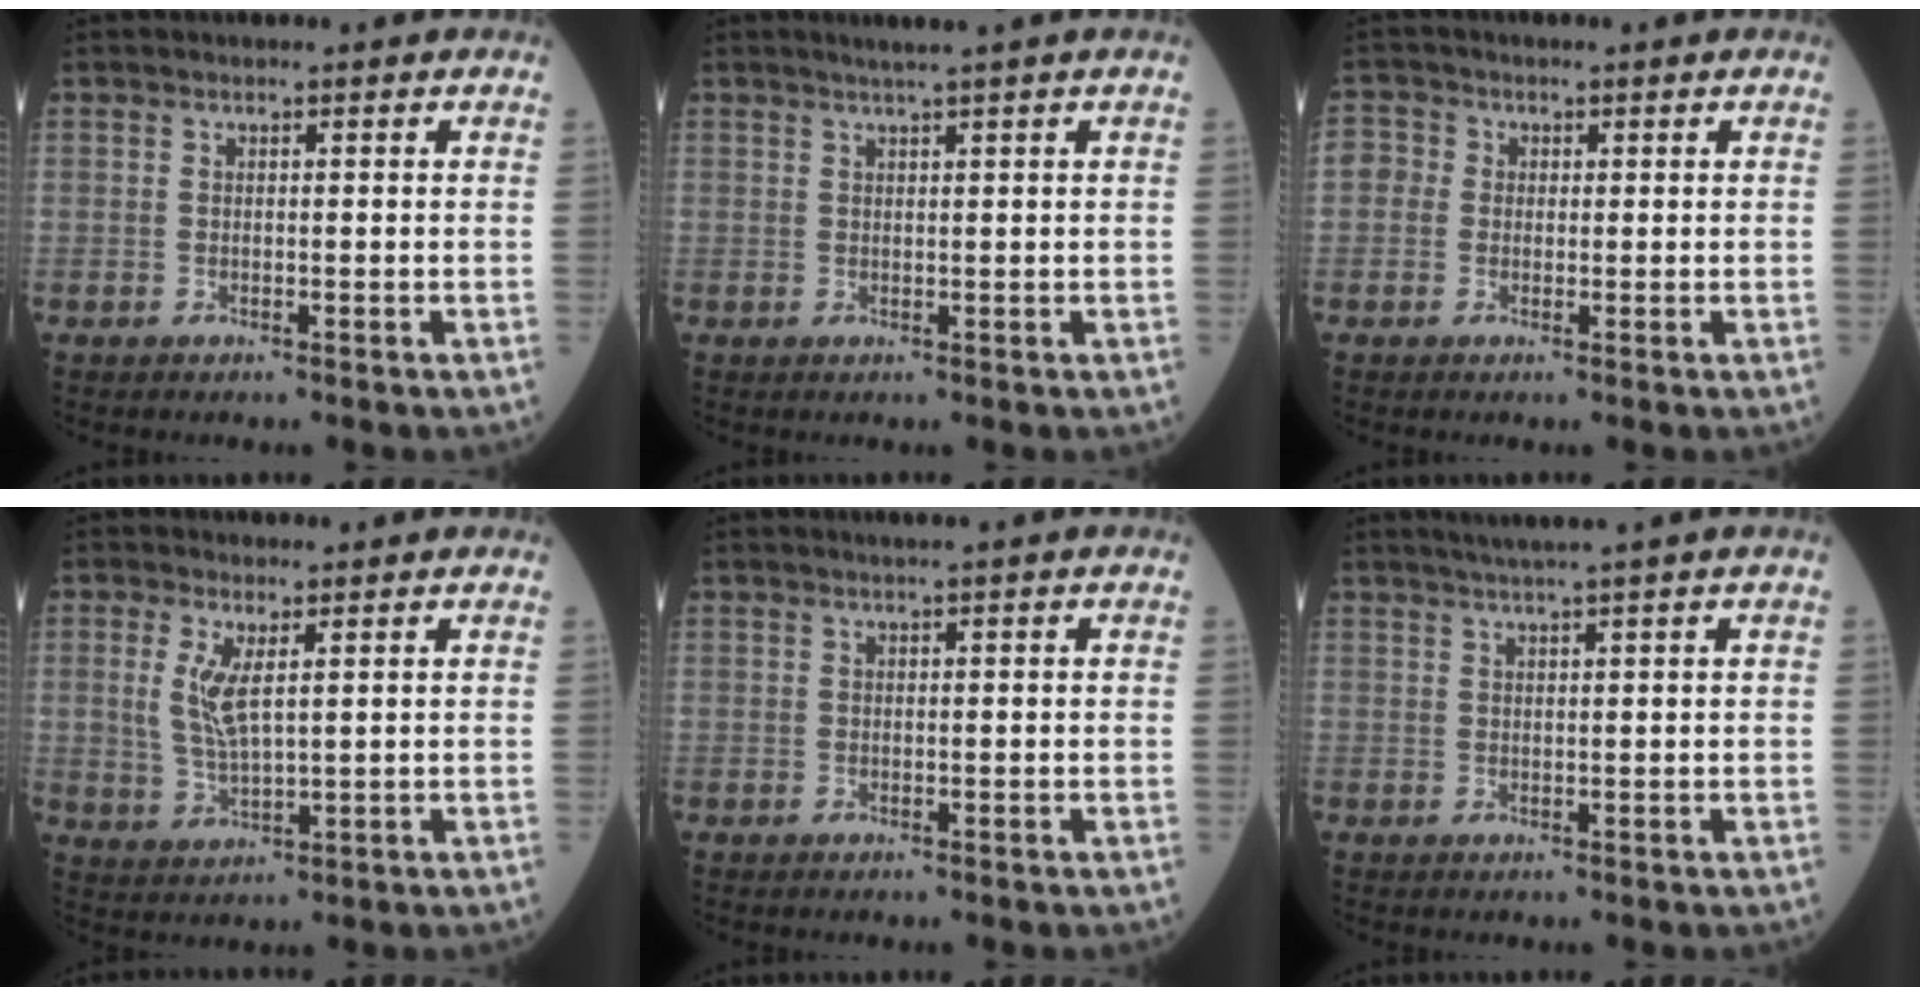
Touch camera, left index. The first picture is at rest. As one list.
[{"total": 2.0, "force": [1.6, -0.8, 1.0], "torque": [-0.016, -0.001, 0.032]}, {"total": 2.6, "force": [0.0, 2.5, 0.7], "torque": [-0.006, 0.011, -0.005]}, {"total": 5.0, "force": [1.4, 1.4, 4.6], "torque": [-0.105, 0.001, 0.043]}, {"total": 0.6, "force": [0.4, -0.2, 0.4], "torque": [-0.013, -0.002, 0.012]}, {"total": 3.3, "force": [2.5, -1.1, 1.8], "torque": [-0.027, 0.006, 0.047]}]